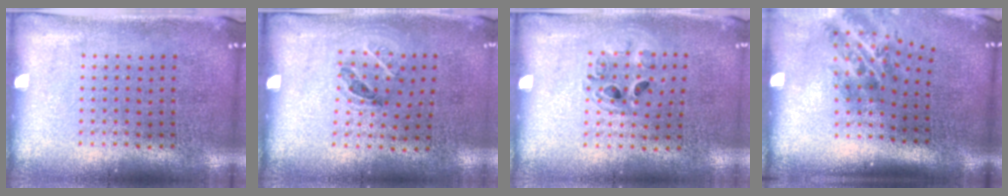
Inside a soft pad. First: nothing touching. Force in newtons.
{"total": 1.2, "press": 0.7, "slide": 0.9}
{"total": 1.0, "press": 1.0, "slide": 0.1}
{"total": 2.1, "press": 1.4, "slide": 1.6}